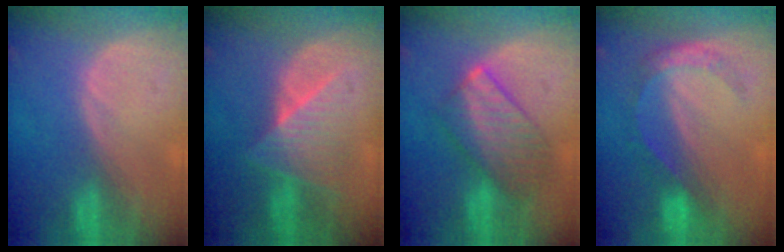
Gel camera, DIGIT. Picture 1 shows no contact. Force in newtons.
{"total": 6.5, "press": 6.4, "slide": 1.0}
{"total": 7.9, "press": 7.9, "slide": 0.3}
{"total": 5.7, "press": 4.8, "slide": 3.0}